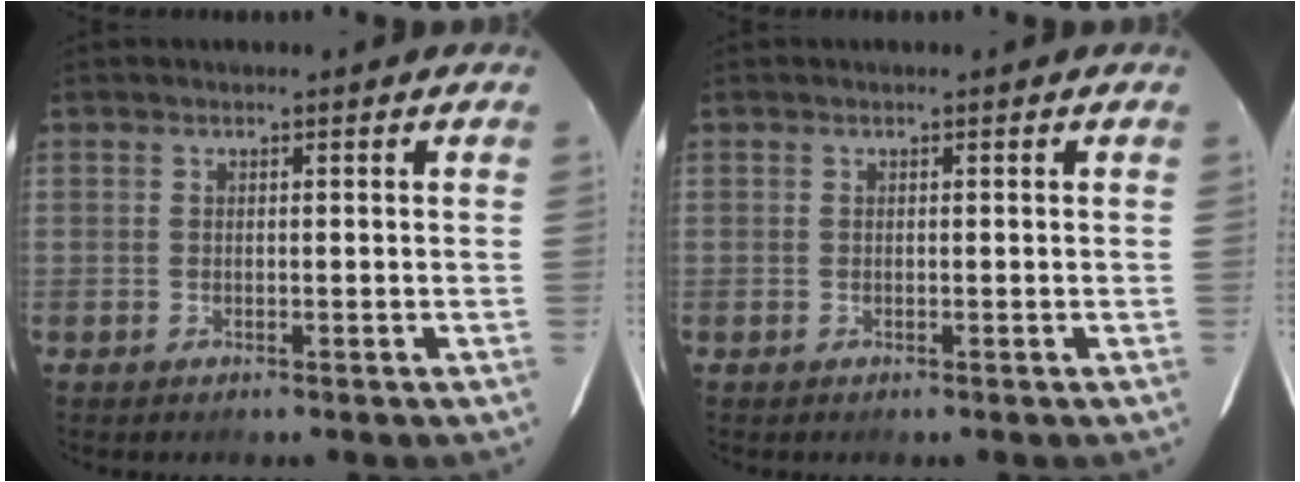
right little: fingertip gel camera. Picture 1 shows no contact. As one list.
[{"total": 0.0}]